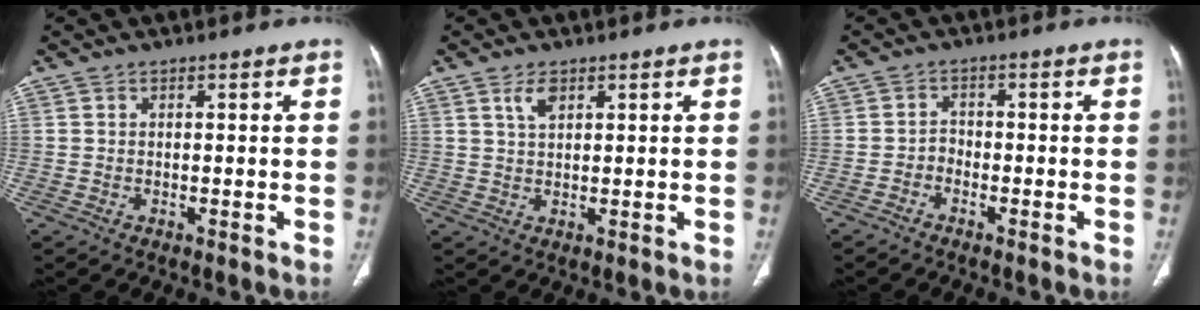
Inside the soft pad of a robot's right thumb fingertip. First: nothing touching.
{"total": 3.1, "force": [1.7, 1.4, 2.1], "torque": [-0.038, -0.005, 0.036]}
{"total": 2.1, "force": [-1.5, 1.3, 0.6], "torque": [-0.001, 0.017, -0.030]}